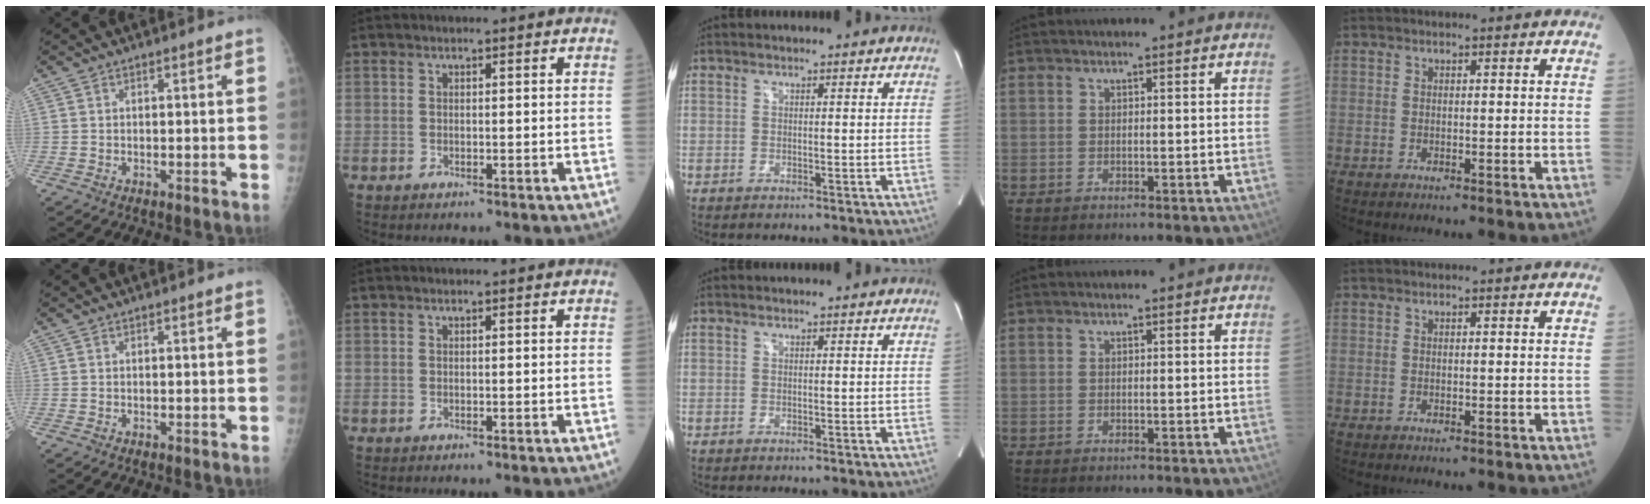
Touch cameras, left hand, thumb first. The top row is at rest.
{}